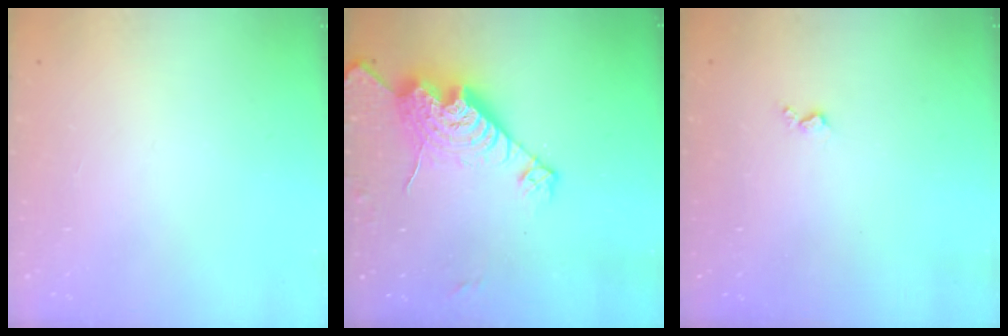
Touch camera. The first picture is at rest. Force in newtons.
{"total": 16.5, "press": 16.4, "slide": 1.6}
{"total": 4.3, "press": 4.2, "slide": 0.5}